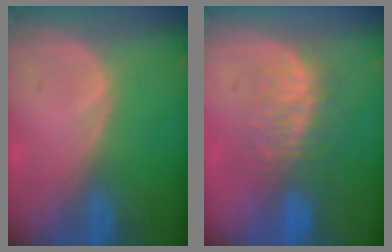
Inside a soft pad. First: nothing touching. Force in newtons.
{"total": 7.8, "press": 7.4, "slide": 2.4}